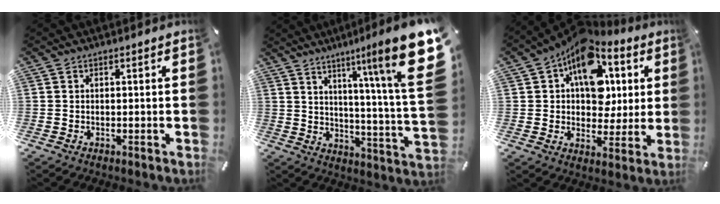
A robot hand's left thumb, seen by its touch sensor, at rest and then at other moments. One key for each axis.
{"total": 20.1, "fx": 9.5, "fy": 2.6, "fz": 17.5, "tx": -0.243, "ty": -0.081, "tz": 0.133}
{"total": 15.4, "fx": 6.3, "fy": 10.7, "fz": 9.0, "tx": -0.139, "ty": -0.040, "tz": 0.117}